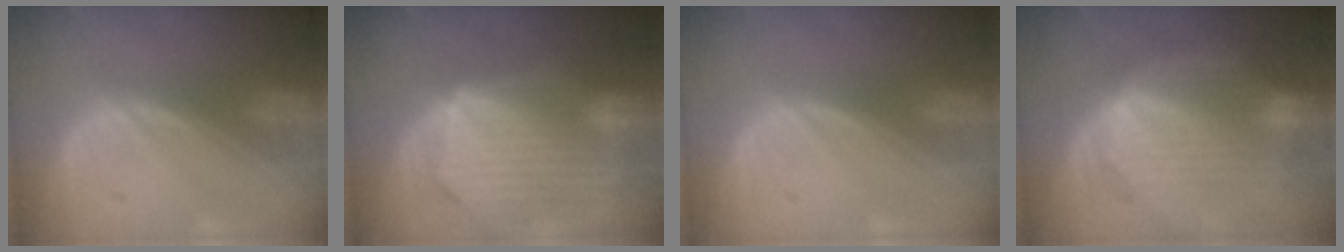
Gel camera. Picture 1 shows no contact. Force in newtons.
{"total": 10.9, "press": 9.5, "slide": 5.2}
{"total": 0.0}
{"total": 8.5, "press": 8.5, "slide": 0.3}